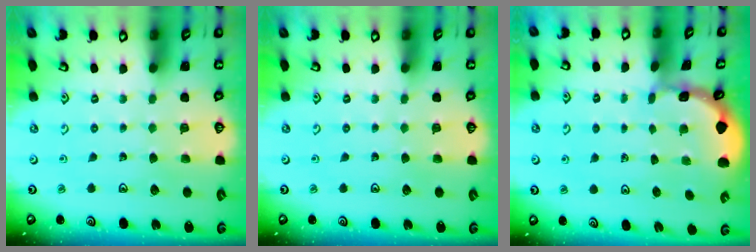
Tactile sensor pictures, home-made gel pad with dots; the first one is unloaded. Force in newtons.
{"total": 0.0}
{"total": 1.2, "press": 1.2, "slide": 0.2}